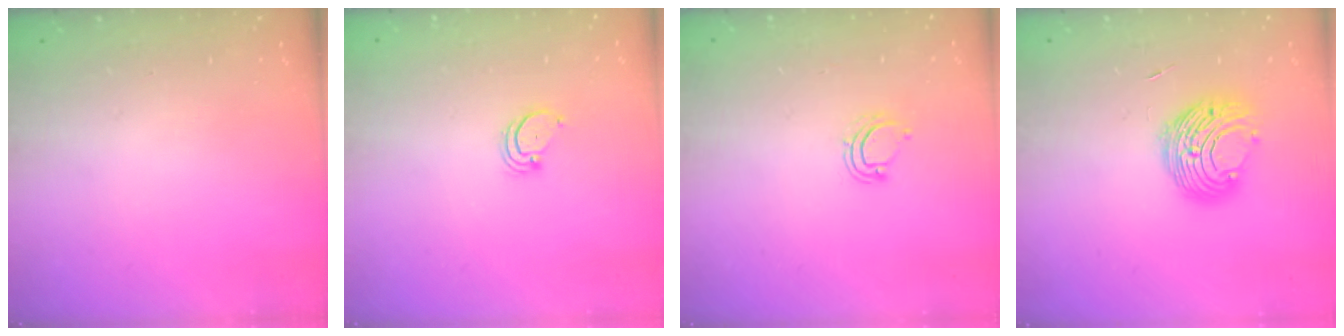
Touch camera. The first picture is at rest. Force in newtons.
{"total": 2.0, "press": 2.0, "slide": 0.2}
{"total": 4.8, "press": 4.8, "slide": 0.4}
{"total": 9.6, "press": 9.6, "slide": 0.7}